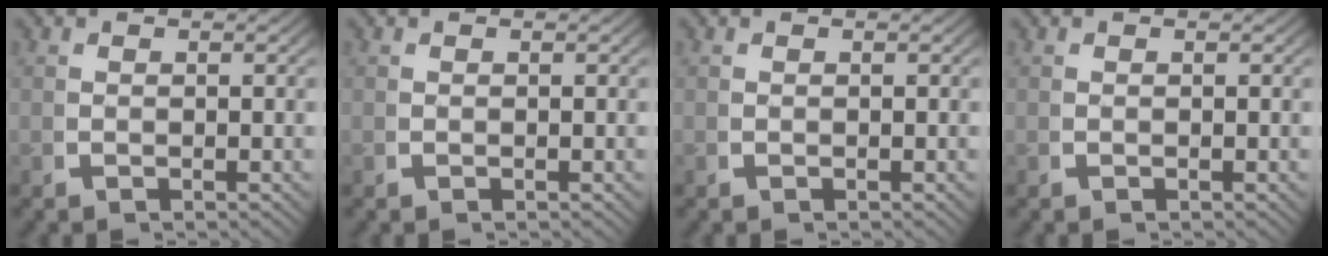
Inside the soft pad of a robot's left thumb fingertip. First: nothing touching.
{"total": 0.0}
{"total": 0.0}
{"total": 0.0}